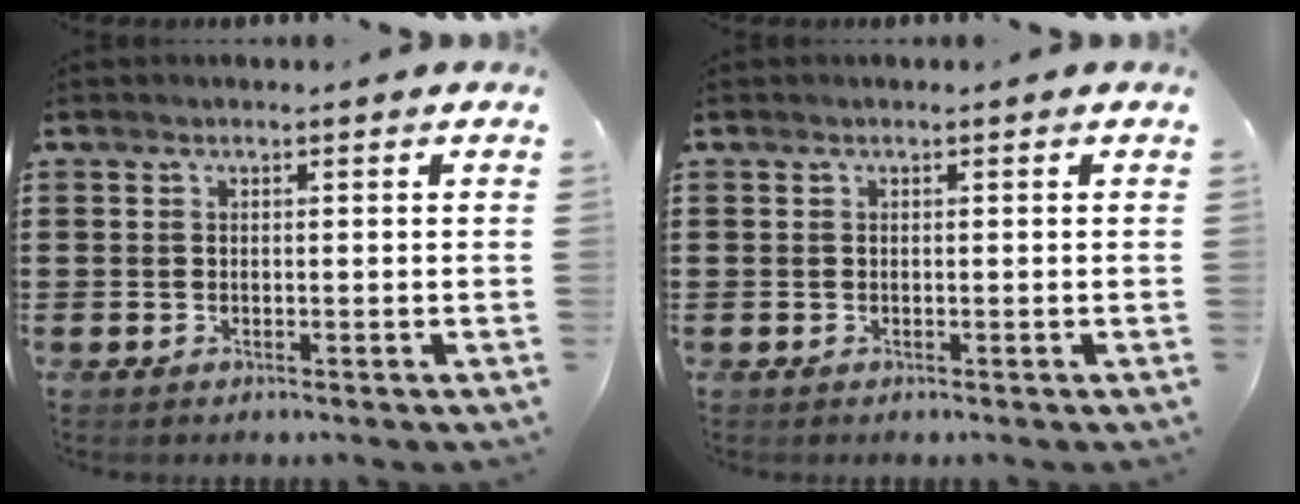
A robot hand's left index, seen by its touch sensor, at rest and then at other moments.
{"total": 0.0}